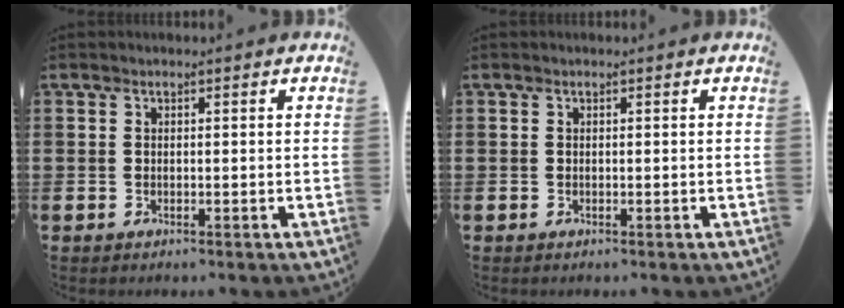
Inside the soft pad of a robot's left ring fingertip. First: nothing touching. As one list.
[{"total": 0.0}]